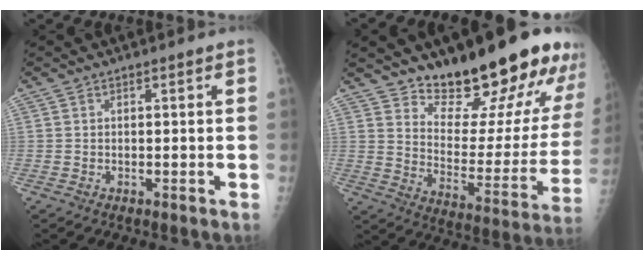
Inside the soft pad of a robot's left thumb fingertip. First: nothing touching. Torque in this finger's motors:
{"motor_torque": [0.89, 1.12, 1.06, -1.70, 0.04]}